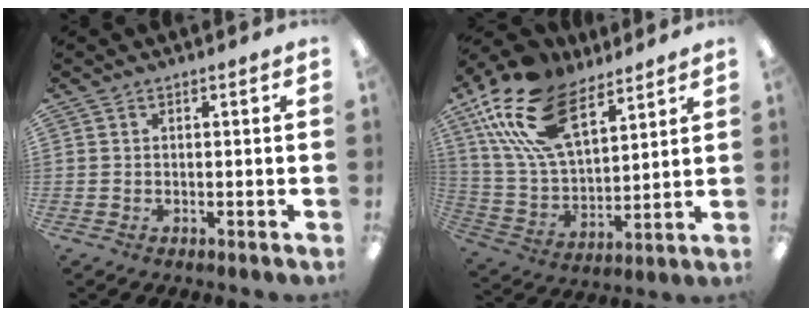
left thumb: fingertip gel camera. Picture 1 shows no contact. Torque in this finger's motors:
{"motor_torque": [0.89, 0.73, 1.50, -1.27, 0.62]}